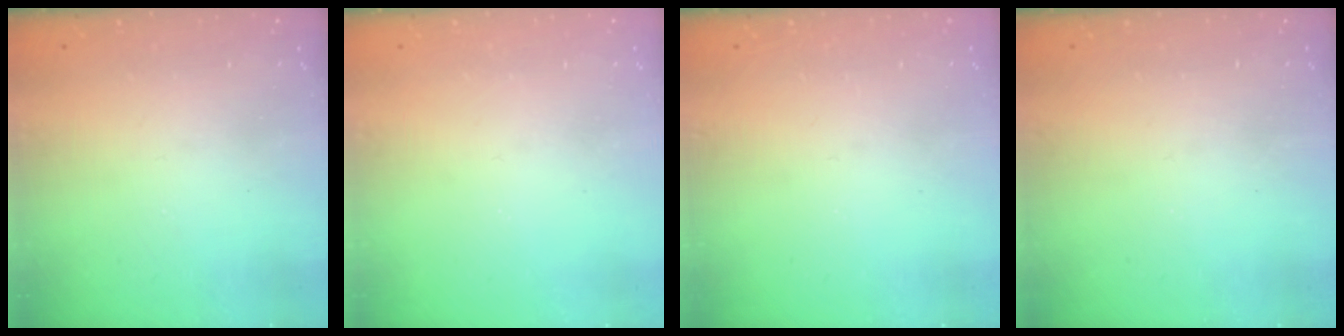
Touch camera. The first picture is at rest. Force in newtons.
{"total": 0.0}
{"total": 0.0}
{"total": 0.0}